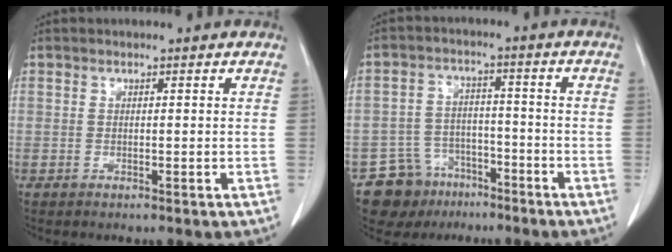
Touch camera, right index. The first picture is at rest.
{"total": 8.1, "force": [-5.5, 5.8, 0.7], "torque": [-0.011, 0.024, -0.087]}